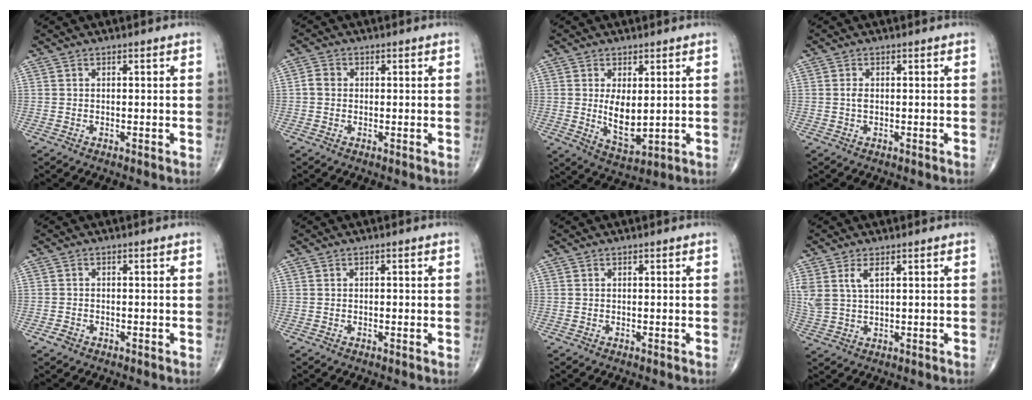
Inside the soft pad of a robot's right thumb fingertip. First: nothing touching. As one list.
[{"total": 2.2, "force": [0.0, 1.9, 1.1], "torque": [-0.017, 0.007, -0.004]}, {"total": 7.3, "force": [0.6, 3.7, 6.3], "torque": [-0.091, -0.021, 0.024]}, {"total": 1.1, "force": [0.0, 0.6, 0.9], "torque": [-0.016, 0.001, -0.001]}, {"total": 1.4, "force": [-0.9, 1.0, 0.5], "torque": [-0.012, 0.006, -0.017]}, {"total": 0.0}, {"total": 0.0}, {"total": 4.9, "force": [2.1, 2.1, 3.8], "torque": [-0.092, -0.002, 0.052]}]